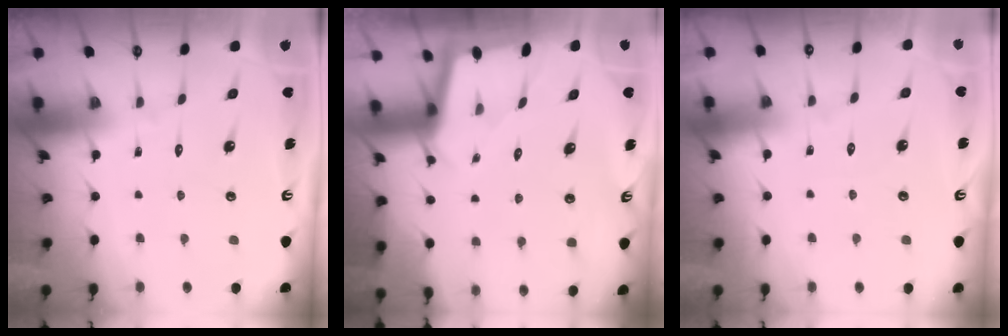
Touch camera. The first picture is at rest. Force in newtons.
{"total": 1.6, "press": 1.6, "slide": 0.2}
{"total": 2.4, "press": 2.4, "slide": 0.3}